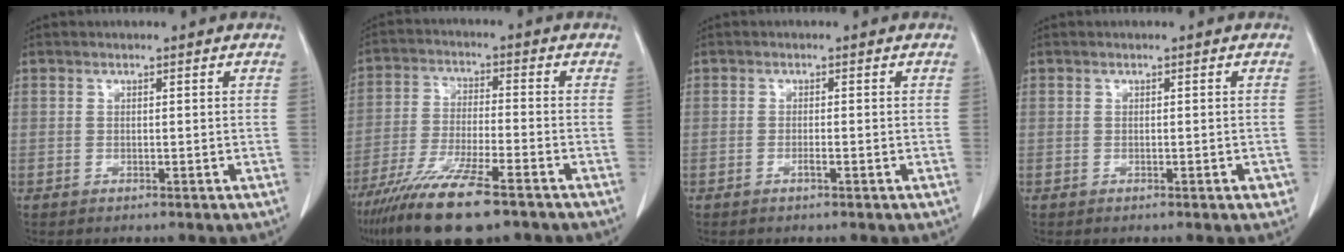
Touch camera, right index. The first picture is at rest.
{"total": 14.3, "force": [-10.0, 2.1, 10.0], "torque": [-0.200, -0.042, -0.178]}
{"total": 0.9, "force": [-0.5, 0.0, 0.8], "torque": [-0.014, 0.002, -0.007]}
{"total": 0.9, "force": [-0.4, 0.3, 0.7], "torque": [-0.008, 0.000, -0.005]}